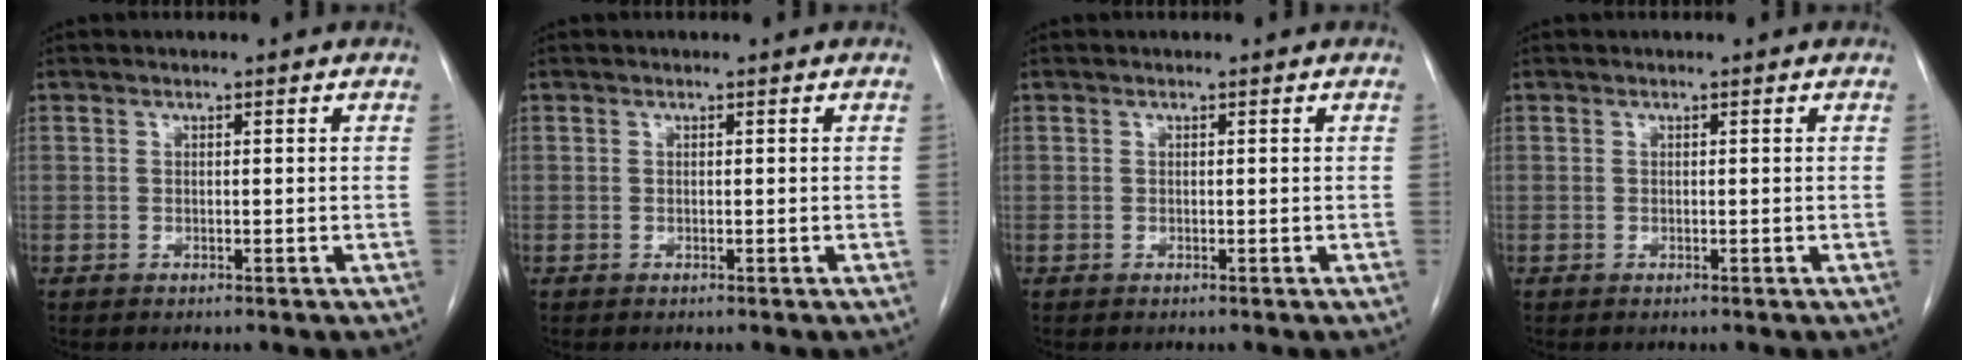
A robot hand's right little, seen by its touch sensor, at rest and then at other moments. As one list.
[{"total": 0.0}, {"total": 0.0}, {"total": 0.0}]